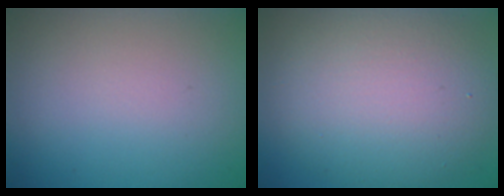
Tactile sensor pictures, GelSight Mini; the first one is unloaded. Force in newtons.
{"total": 8.8, "press": 8.8, "slide": 0.5}